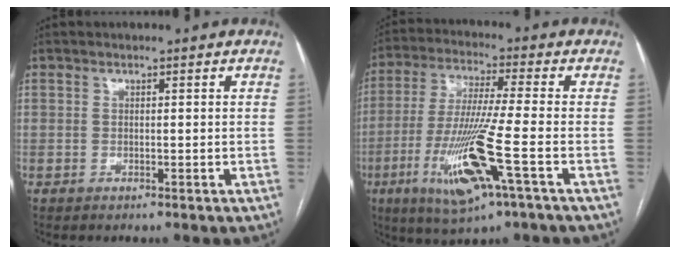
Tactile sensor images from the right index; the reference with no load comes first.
{"total": 14.5, "force": [-5.4, 0.1, 13.5], "torque": [-0.278, -0.027, -0.099]}